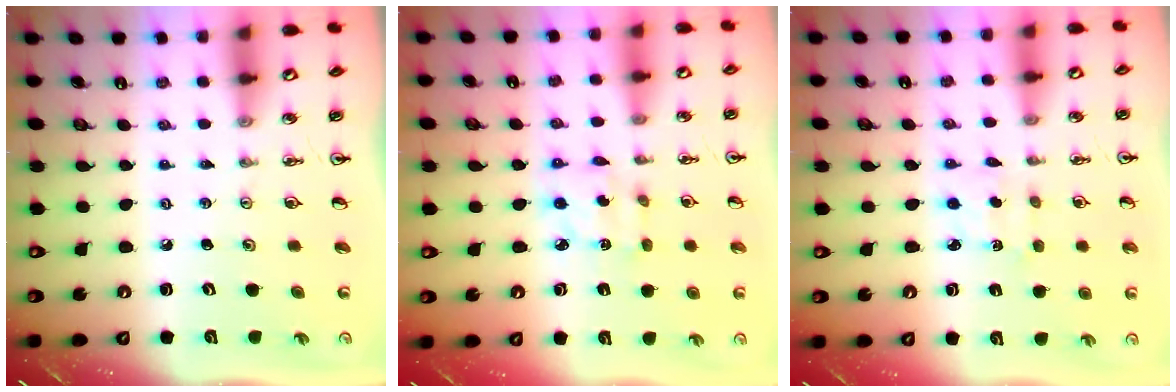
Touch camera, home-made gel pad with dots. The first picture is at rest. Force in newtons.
{"total": 3.7, "press": 3.7, "slide": 0.1}
{"total": 2.2, "press": 2.1, "slide": 0.7}